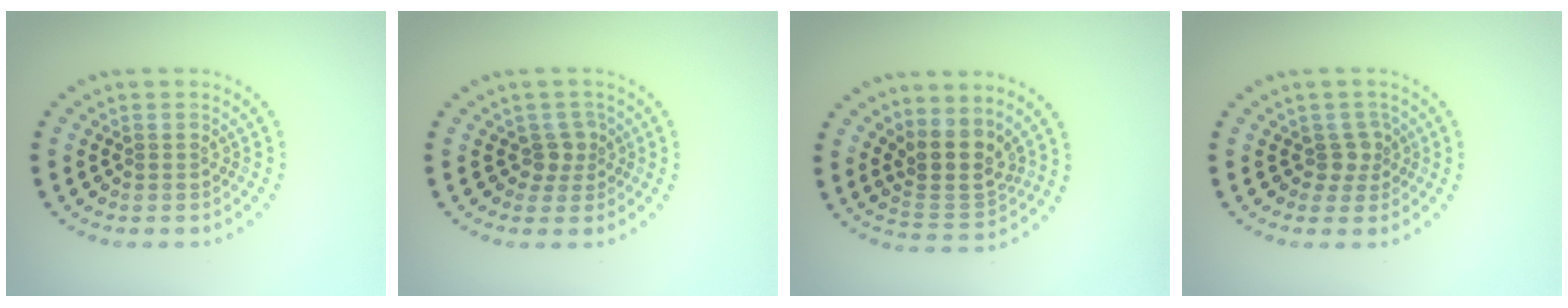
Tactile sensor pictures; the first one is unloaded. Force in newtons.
{"total": 1.8, "press": 1.3, "slide": 1.2}
{"total": 3.7, "press": 2.8, "slide": 2.3}
{"total": 1.9, "press": 1.5, "slide": 1.1}